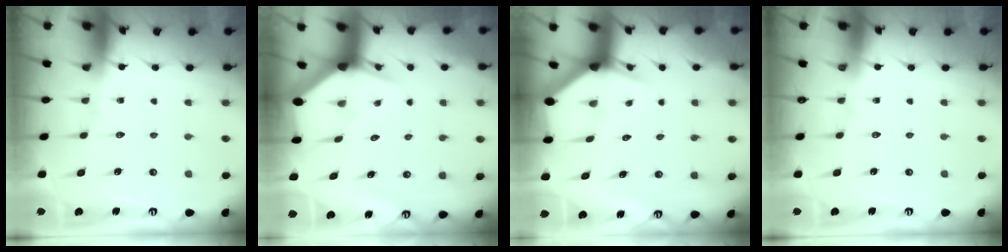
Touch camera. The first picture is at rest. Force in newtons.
{"total": 3.3, "press": 3.2, "slide": 0.5}
{"total": 3.1, "press": 3.1, "slide": 0.1}
{"total": 0.0}